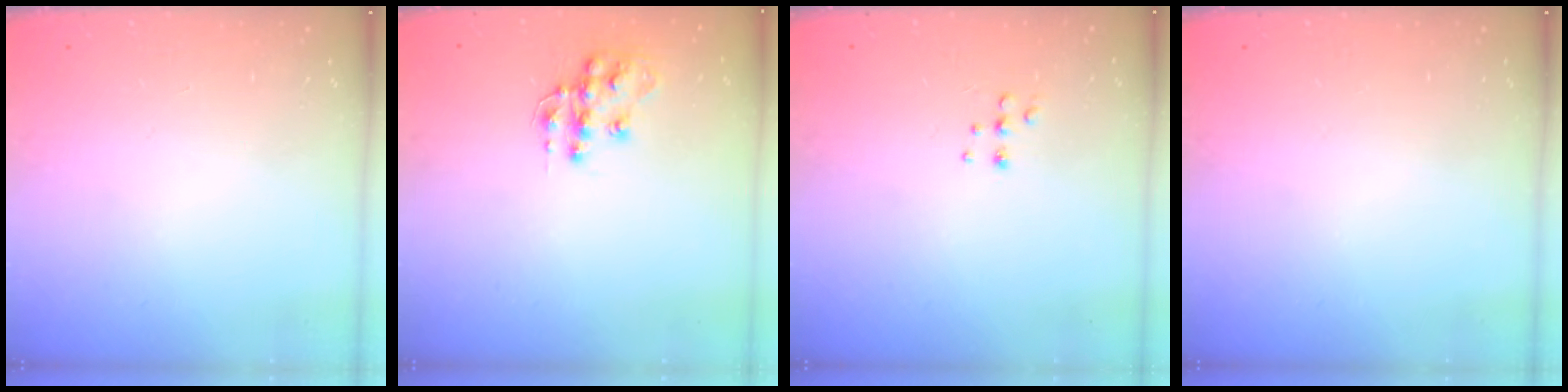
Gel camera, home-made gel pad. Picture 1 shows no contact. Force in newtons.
{"total": 11.6, "press": 11.5, "slide": 0.8}
{"total": 5.5, "press": 5.4, "slide": 1.0}
{"total": 0.0}